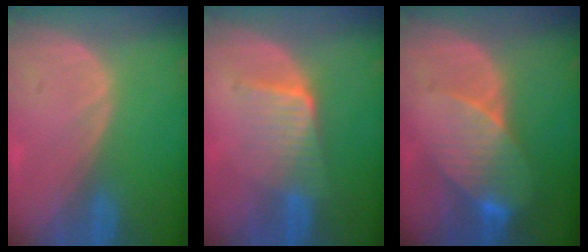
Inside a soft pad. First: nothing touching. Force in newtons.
{"total": 6.7, "press": 6.0, "slide": 3.1}
{"total": 8.2, "press": 7.3, "slide": 3.7}